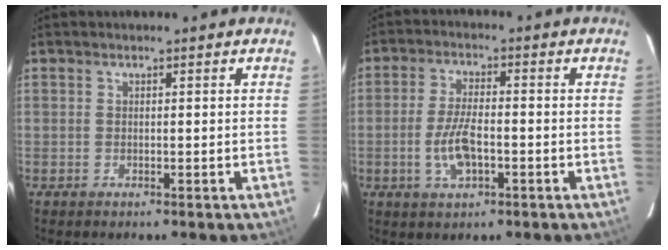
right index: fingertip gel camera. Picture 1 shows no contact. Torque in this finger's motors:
{"motor_torque": [0.12, -0.02, 0.12, 0.11]}